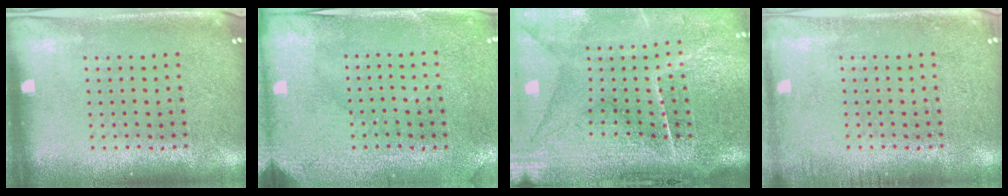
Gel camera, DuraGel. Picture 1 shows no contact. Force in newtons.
{"total": 3.0, "press": 2.4, "slide": 1.7}
{"total": 4.8, "press": 3.9, "slide": 2.7}
{"total": 1.2, "press": 1.1, "slide": 0.2}